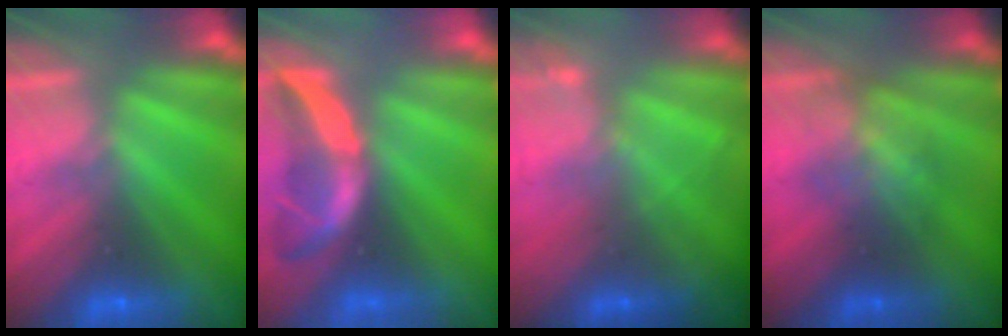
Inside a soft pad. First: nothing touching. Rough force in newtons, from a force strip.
{"total": 1.8}
{"total": 2.0}
{"total": 3.2}